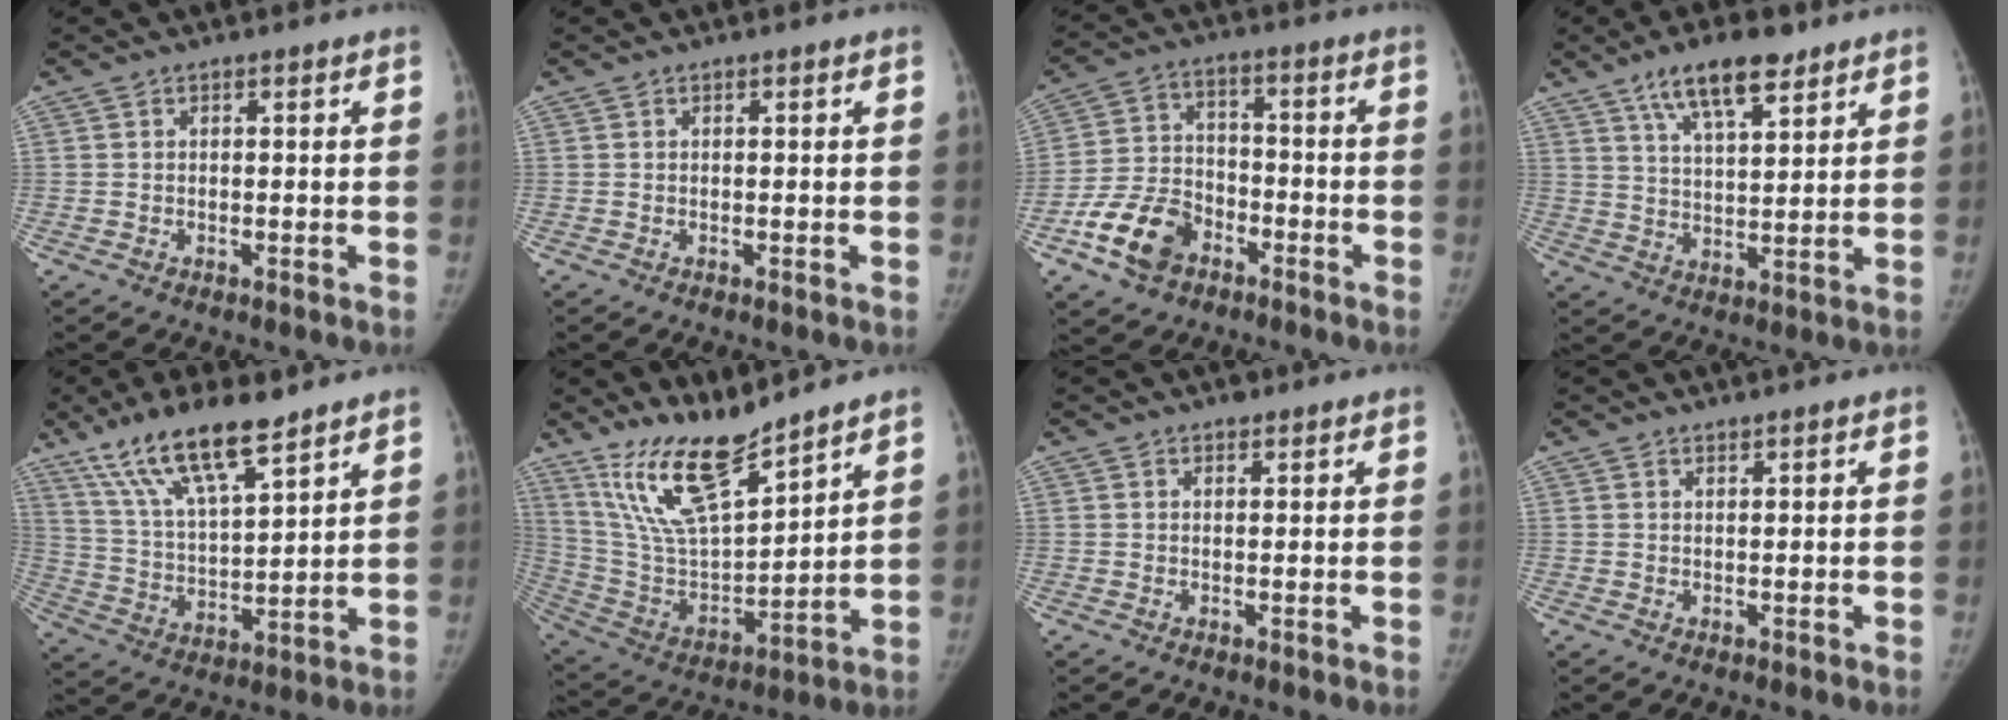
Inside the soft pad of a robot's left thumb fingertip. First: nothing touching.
{"total": 0.0}
{"total": 11.7, "force": [-6.2, 8.0, 5.8], "torque": [-0.093, 0.033, -0.115]}
{"total": 11.2, "force": [7.3, 3.9, 7.6], "torque": [-0.112, -0.031, 0.129]}
{"total": 15.7, "force": [11.0, 4.0, 10.4], "torque": [-0.180, -0.047, 0.216]}
{"total": 16.3, "force": [12.9, 3.8, 9.2], "torque": [-0.147, -0.079, 0.258]}
{"total": 1.3, "force": [1.0, 0.6, 0.5], "torque": [-0.003, -0.005, 0.012]}
{"total": 0.7, "force": [0.7, 0.0, 0.2], "torque": [-0.003, -0.006, 0.013]}